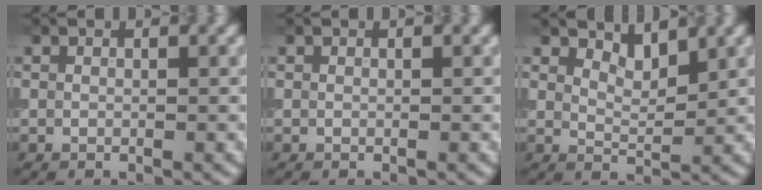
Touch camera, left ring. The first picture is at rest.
{"total": 0.0}
{"total": 2.3, "force": [2.1, 0.5, 0.8], "torque": [-0.018, -0.009, 0.036]}